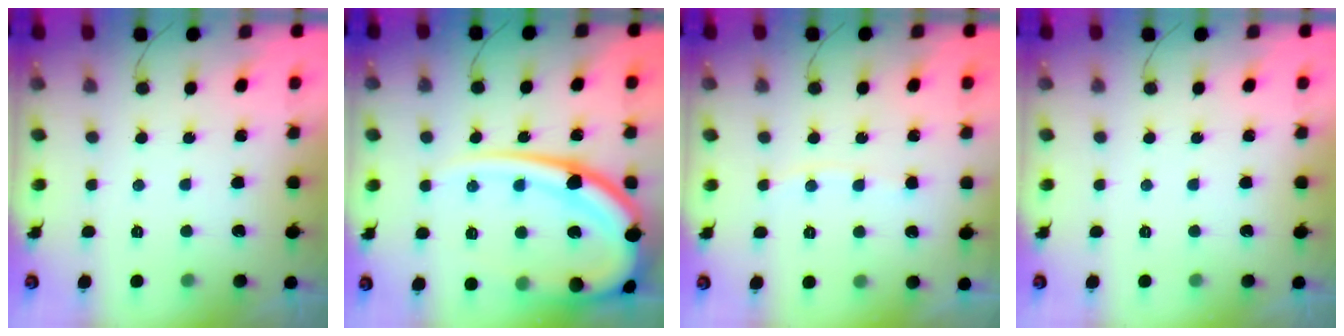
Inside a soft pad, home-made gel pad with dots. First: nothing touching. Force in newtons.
{"total": 22.2, "press": 22.1, "slide": 2.5}
{"total": 2.9, "press": 2.8, "slide": 0.4}
{"total": 0.0}